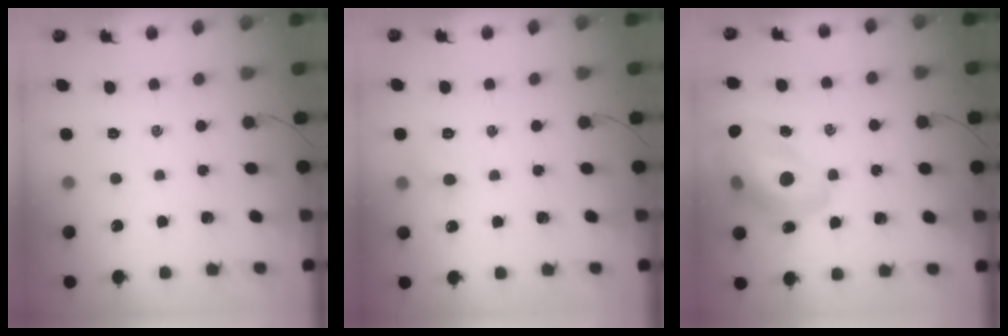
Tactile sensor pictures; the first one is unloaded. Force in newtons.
{"total": 3.6, "press": 3.4, "slide": 1.2}
{"total": 20.4, "press": 19.8, "slide": 4.8}